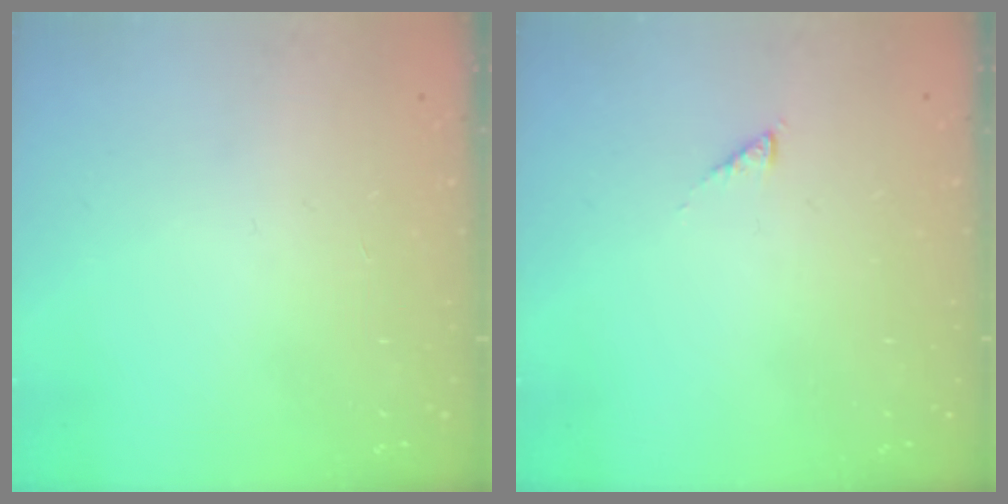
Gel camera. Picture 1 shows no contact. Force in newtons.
{"total": 1.6, "press": 1.5, "slide": 0.3}